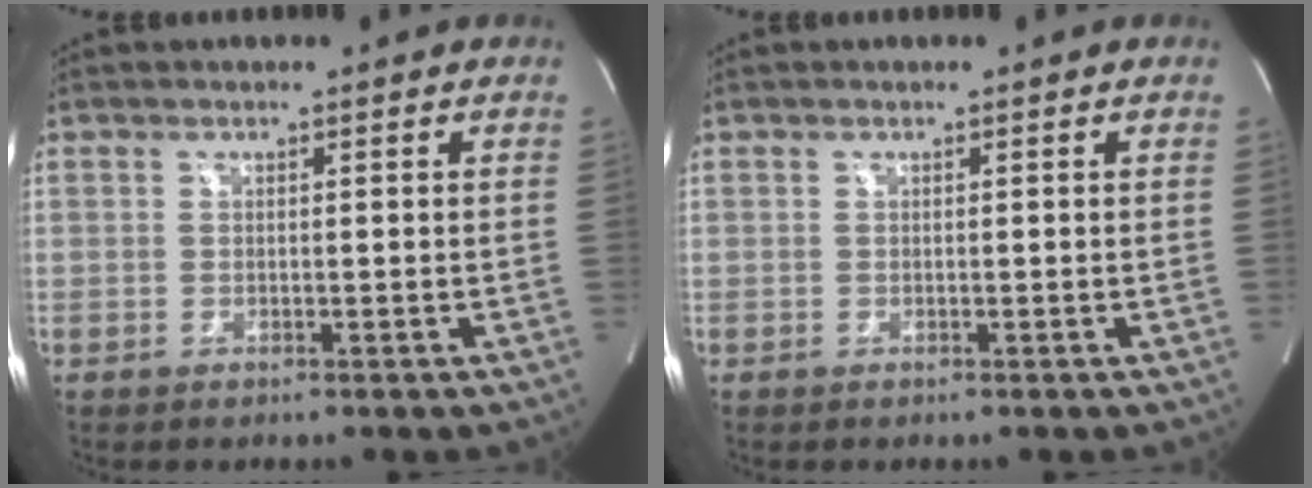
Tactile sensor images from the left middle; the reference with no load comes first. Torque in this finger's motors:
{"motor_torque": [-0.15, 0.06, 0.10, -0.01]}